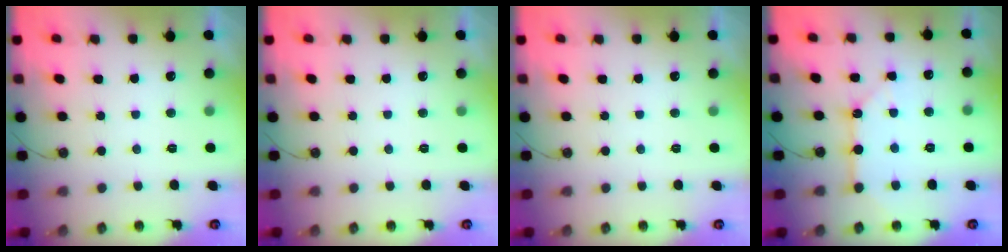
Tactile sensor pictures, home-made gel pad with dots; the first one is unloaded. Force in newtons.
{"total": 0.0}
{"total": 0.0}
{"total": 8.1, "press": 8.1, "slide": 1.0}